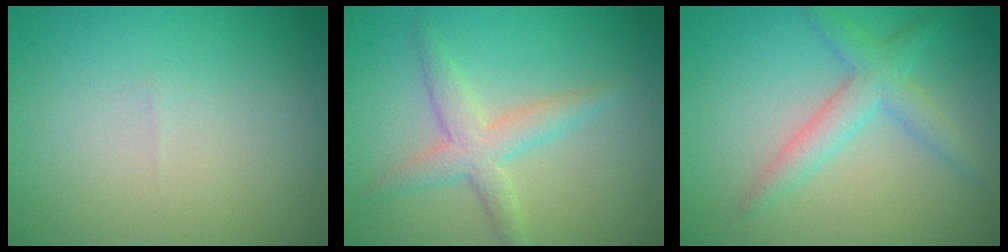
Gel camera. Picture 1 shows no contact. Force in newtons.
{"total": 2.9, "press": 2.9, "slide": 0.1}
{"total": 3.1, "press": 3.1, "slide": 0.0}